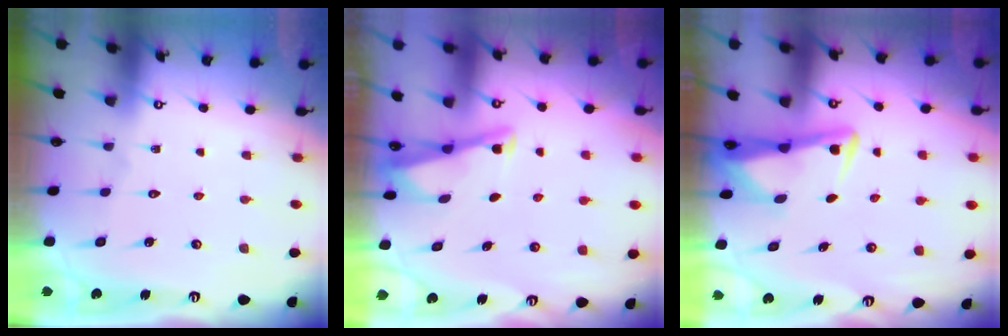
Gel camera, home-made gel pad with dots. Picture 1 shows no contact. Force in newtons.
{"total": 3.0, "press": 3.0, "slide": 0.3}
{"total": 3.6, "press": 3.6, "slide": 0.6}